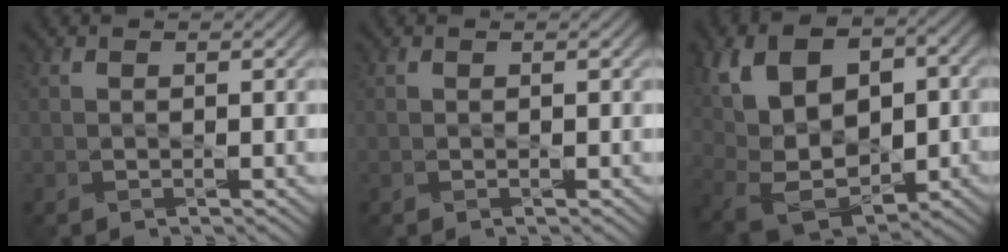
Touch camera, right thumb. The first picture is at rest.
{"total": 0.0}
{"total": 14.1, "force": [2.3, 9.1, 10.5], "torque": [-0.204, 0.028, 0.057]}